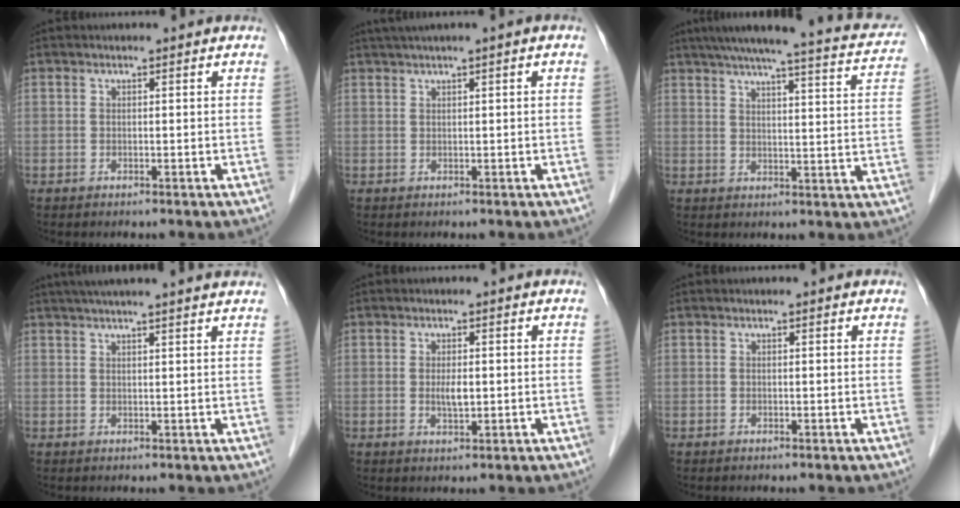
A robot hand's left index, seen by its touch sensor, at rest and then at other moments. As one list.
[{"total": 2.8, "force": [1.6, -0.3, 2.2], "torque": [-0.048, 0.017, 0.035]}, {"total": 21.4, "force": [18.9, 2.0, 10.0], "torque": [-0.142, -0.004, 0.226]}, {"total": 13.1, "force": [11.3, -0.2, 6.5], "torque": [-0.109, 0.037, 0.146]}, {"total": 2.5, "force": [0.0, 1.1, 2.2], "torque": [-0.043, -0.002, 0.002]}, {"total": 0.6, "force": [0.5, 0.1, 0.1], "torque": [-0.005, 0.001, 0.002]}]